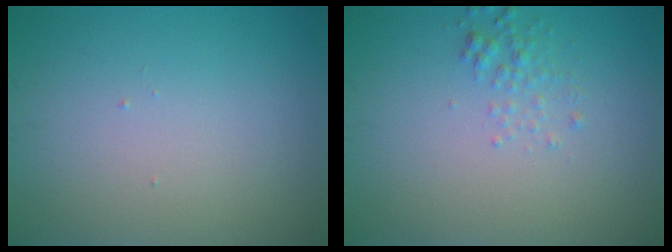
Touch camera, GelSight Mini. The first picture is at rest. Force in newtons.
{"total": 1.3, "press": 1.3, "slide": 0.0}